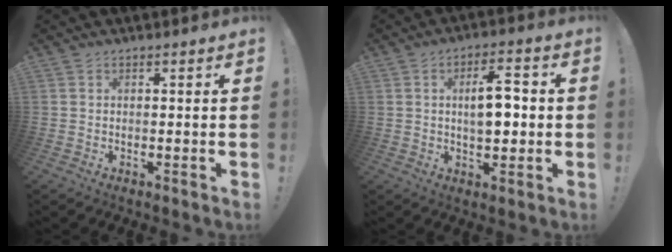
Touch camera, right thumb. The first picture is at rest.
{"total": 9.3, "force": [0.5, 4.4, 8.1], "torque": [-0.121, 0.003, 0.002]}